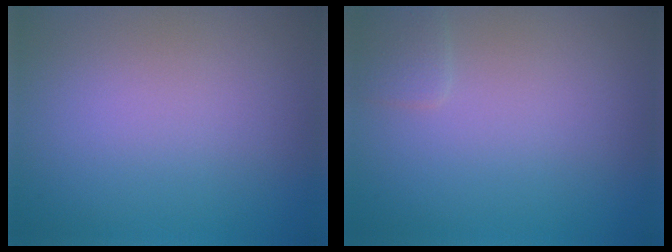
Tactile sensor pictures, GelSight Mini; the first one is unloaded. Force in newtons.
{"total": 1.1, "press": 1.1, "slide": 0.1}